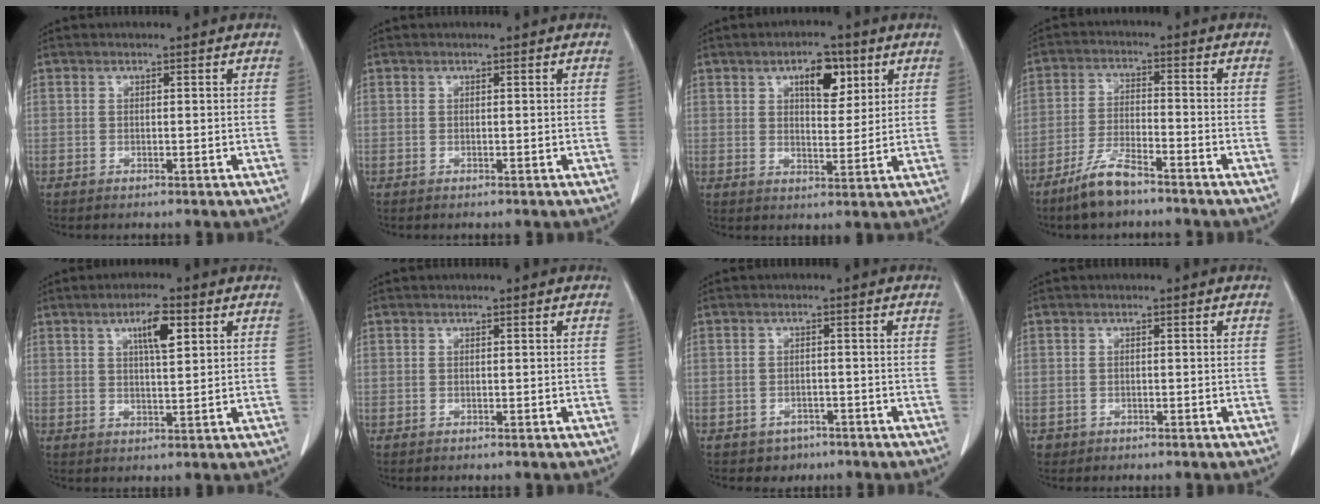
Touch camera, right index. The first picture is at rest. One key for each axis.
{"total": 0.0}
{"total": 6.6, "fx": 3.2, "fy": 2.8, "fz": 5.0, "tx": -0.077, "ty": 0.005, "tz": 0.050}
{"total": 6.7, "fx": -5.2, "fy": 1.4, "fz": 3.9, "tx": -0.086, "ty": -0.009, "tz": -0.101}
{"total": 5.4, "fx": 2.4, "fy": 1.1, "fz": 4.8, "tx": -0.083, "ty": 0.002, "tz": 0.040}
{"total": 0.0}
{"total": 3.0, "fx": -1.9, "fy": 2.3, "fz": 0.3, "tx": -0.005, "ty": 0.010, "tz": -0.023}
{"total": 1.3, "fx": -0.6, "fy": 1.2, "fz": -0.1, "tx": -0.004, "ty": 0.005, "tz": -0.010}